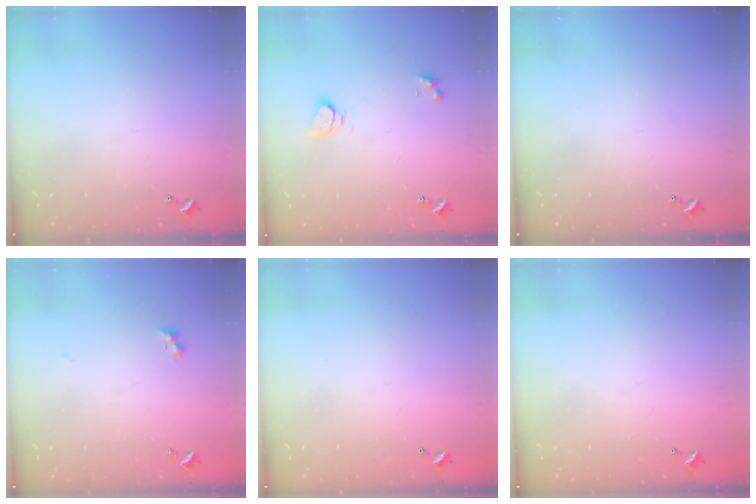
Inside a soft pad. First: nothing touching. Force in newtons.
{"total": 2.5, "press": 2.5, "slide": 0.4}
{"total": 0.0}
{"total": 2.7, "press": 2.6, "slide": 0.7}
{"total": 2.7, "press": 2.7, "slide": 0.1}
{"total": 2.9, "press": 2.9, "slide": 0.1}